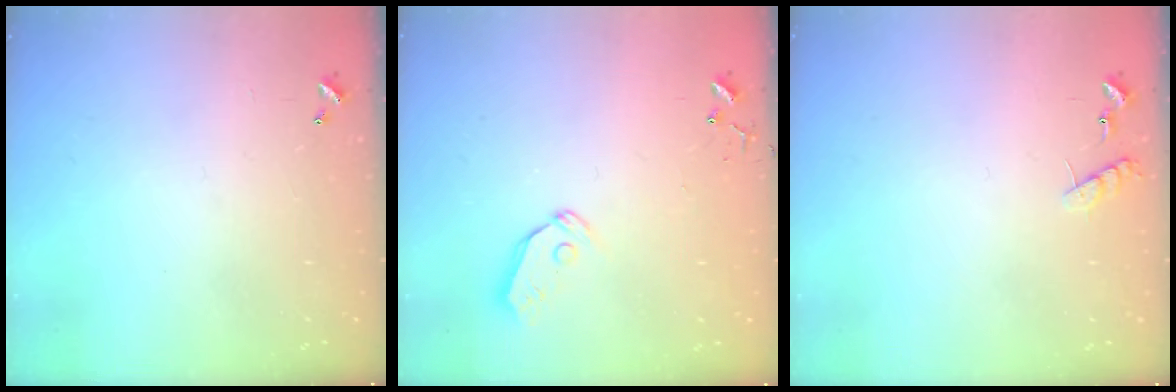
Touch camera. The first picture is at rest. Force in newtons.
{"total": 6.0, "press": 6.0, "slide": 0.5}
{"total": 6.7, "press": 6.7, "slide": 0.4}